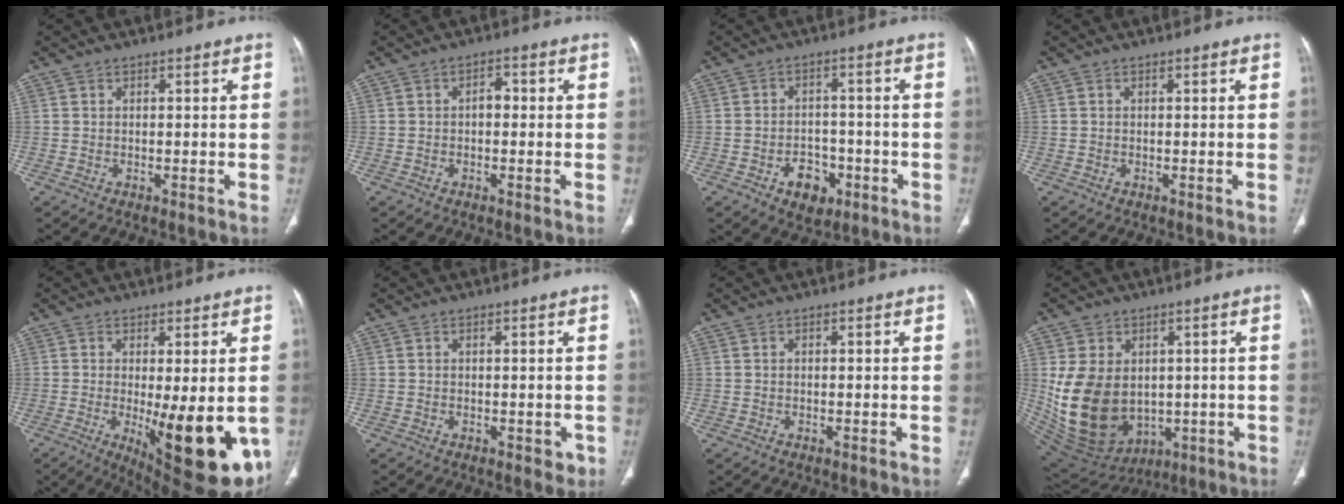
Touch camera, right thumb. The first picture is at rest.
{"total": 2.3, "force": [-0.1, 1.5, 1.7], "torque": [-0.016, 0.009, -0.008]}
{"total": 7.1, "force": [-3.2, 5.0, 3.9], "torque": [-0.032, 0.024, -0.042]}
{"total": 0.0}
{"total": 16.3, "force": [-3.5, 5.1, 15.1], "torque": [-0.174, -0.027, -0.027]}
{"total": 1.4, "force": [-0.3, 1.0, 0.9], "torque": [-0.003, -0.001, -0.001]}
{"total": 0.0}
{"total": 18.0, "force": [0.1, 13.6, 11.9], "torque": [-0.202, -0.014, 0.044]}